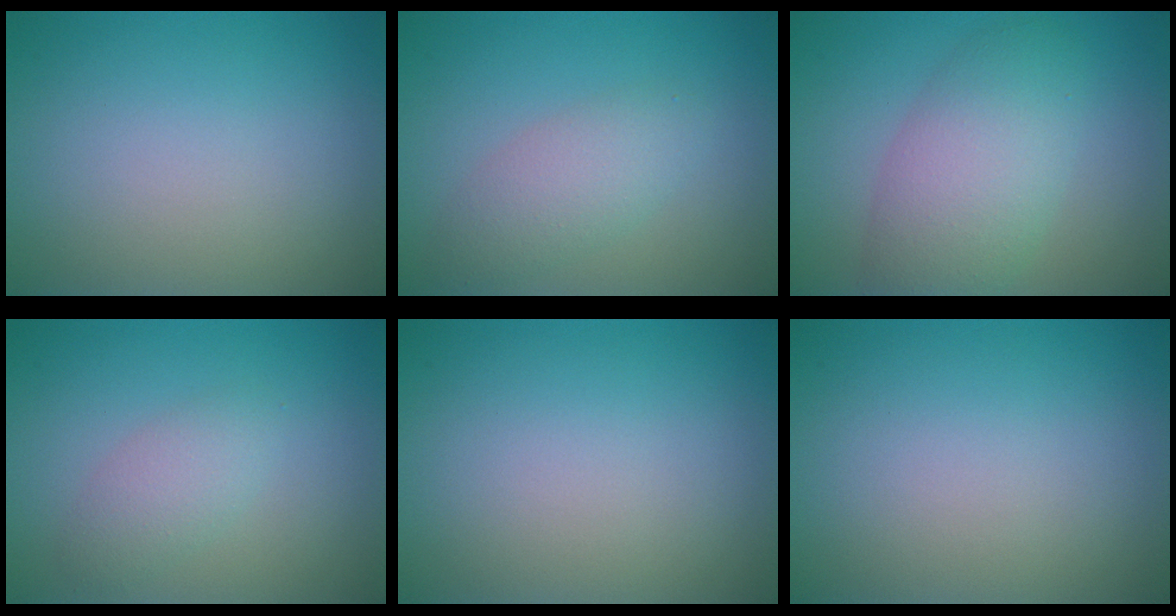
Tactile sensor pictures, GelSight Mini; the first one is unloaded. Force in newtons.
{"total": 2.9, "press": 2.9, "slide": 0.1}
{"total": 6.0, "press": 6.0, "slide": 0.5}
{"total": 2.1, "press": 2.1, "slide": 0.1}
{"total": 0.0}
{"total": 0.0}